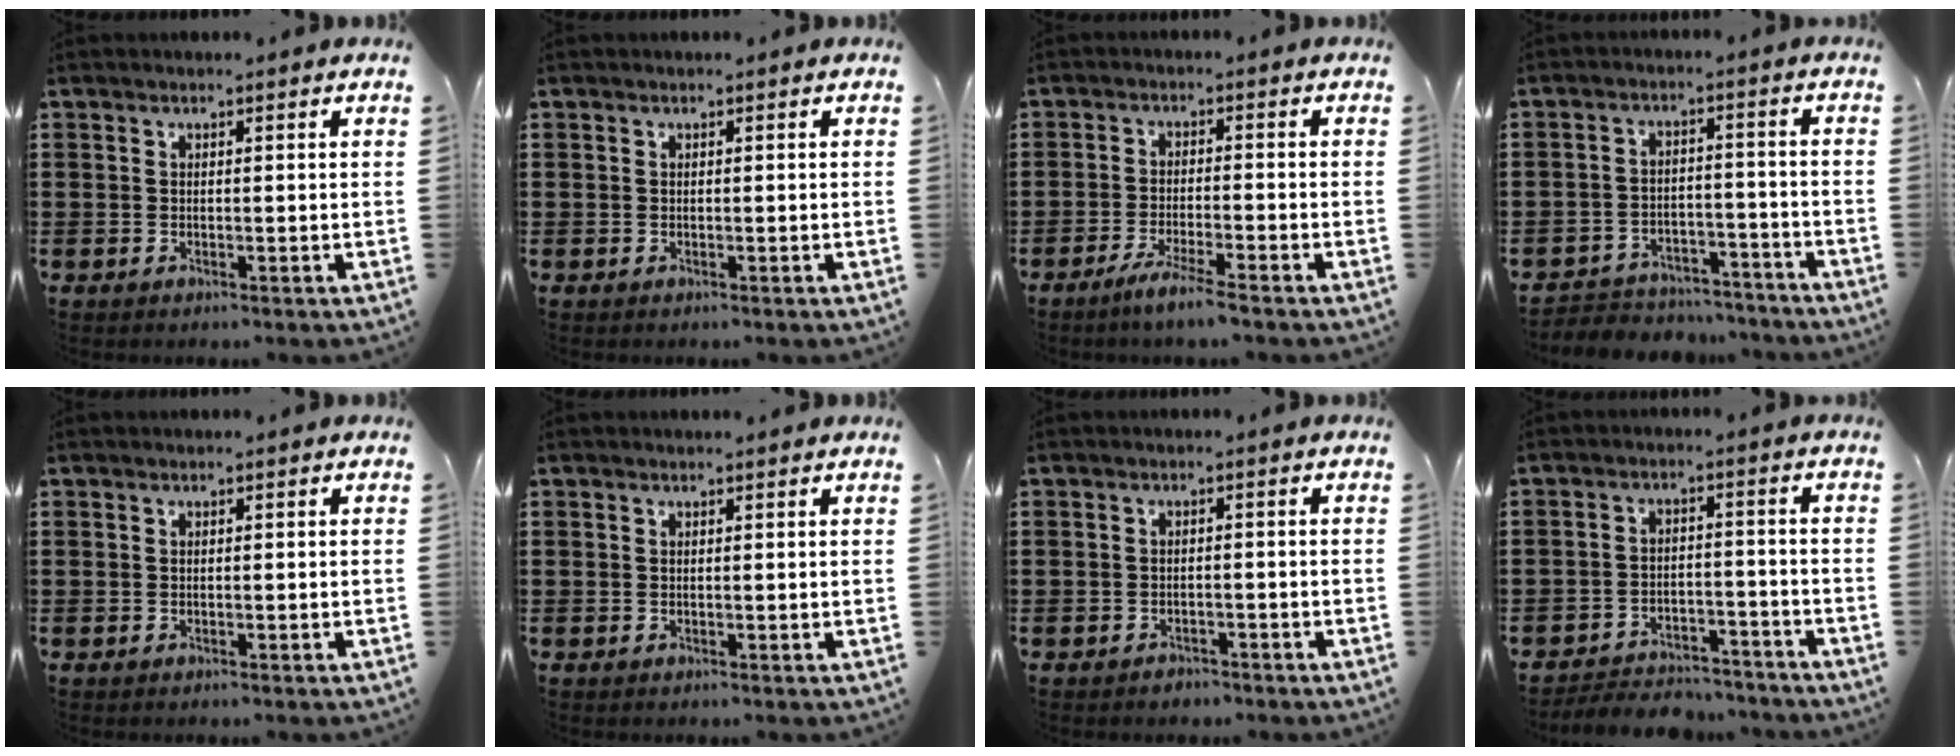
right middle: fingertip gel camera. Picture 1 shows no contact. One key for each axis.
{"total": 0.0}
{"total": 3.8, "fx": -3.0, "fy": -0.4, "fz": 2.3, "tx": -0.043, "ty": -0.007, "tz": -0.055}
{"total": 4.5, "fx": -4.3, "fy": 1.0, "fz": 0.0, "tx": -0.004, "ty": 0.010, "tz": -0.092}
{"total": 0.0}
{"total": 0.0}
{"total": 1.3, "fx": -1.3, "fy": 0.4, "fz": -0.1, "tx": -0.003, "ty": 0.003, "tz": -0.030}
{"total": 4.8, "fx": -4.7, "fy": 1.0, "fz": 0.5, "tx": -0.007, "ty": 0.012, "tz": -0.099}